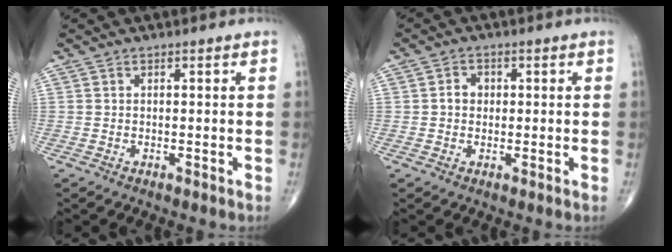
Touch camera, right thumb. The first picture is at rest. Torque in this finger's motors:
{"motor_torque": [0.71, 0.67, 0.36, -0.04, 0.02]}